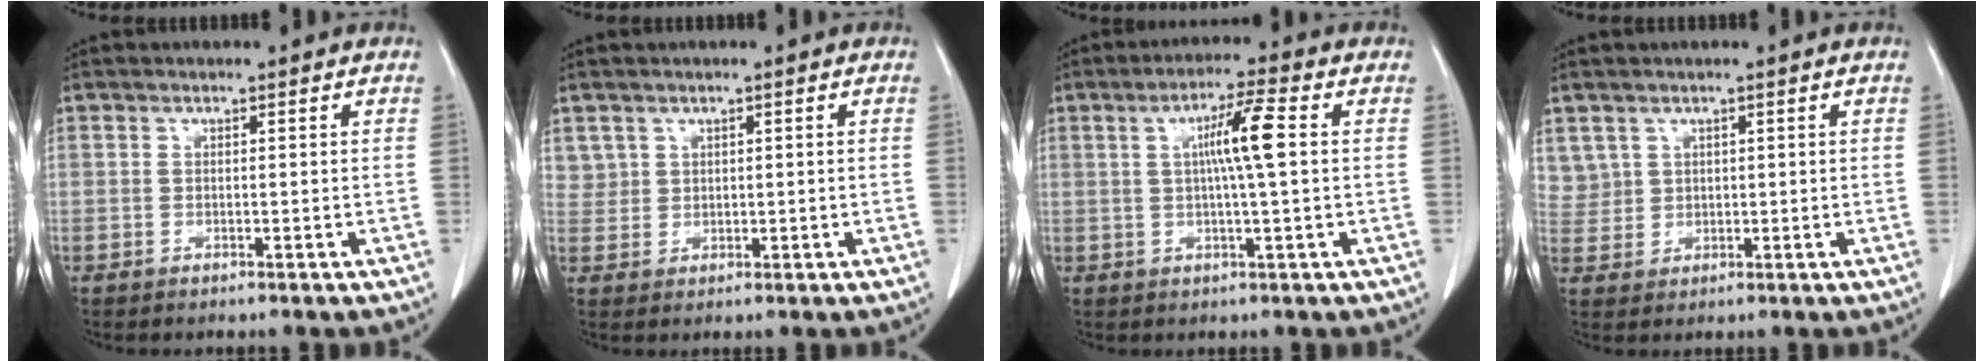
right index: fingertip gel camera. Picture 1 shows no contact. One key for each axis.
{"total": 2.5, "fx": 1.3, "fy": 2.1, "fz": 0.1, "tx": 0.008, "ty": 0.006, "tz": 0.024}
{"total": 6.8, "fx": 1.0, "fy": -0.3, "fz": 6.8, "tx": -0.117, "ty": 0.004, "tz": 0.015}
{"total": 4.0, "fx": 2.2, "fy": 3.4, "fz": 0.1, "tx": 0.005, "ty": 0.007, "tz": 0.046}